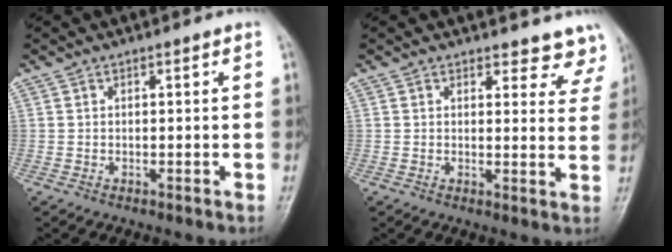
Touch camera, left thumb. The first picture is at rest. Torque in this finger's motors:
{"motor_torque": [0.10, 0.01, 0.04, -0.26, 0.05]}